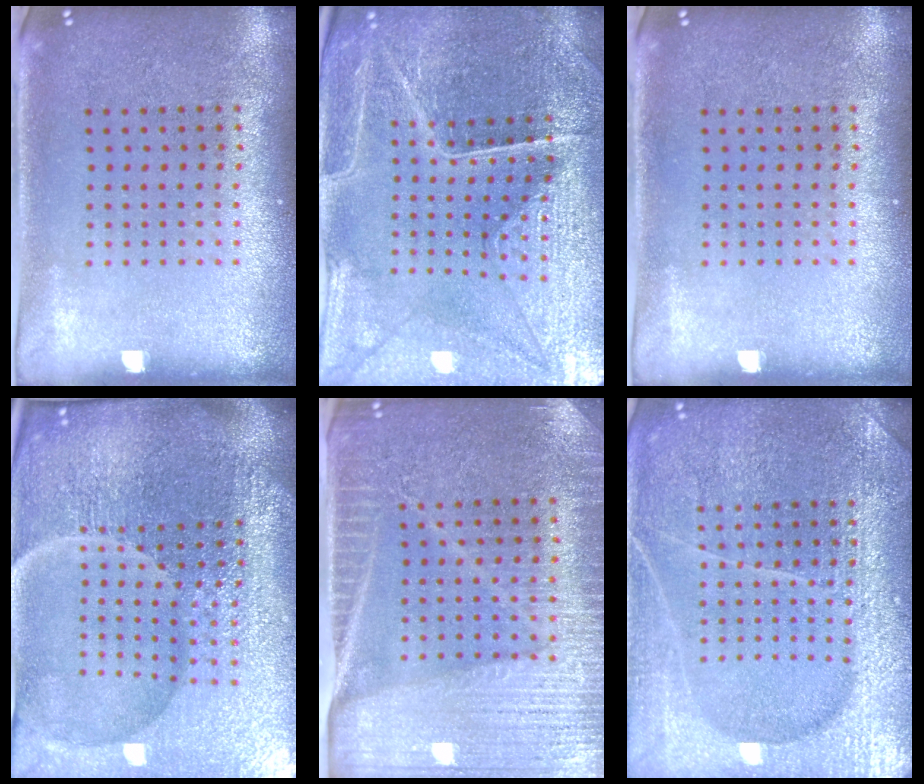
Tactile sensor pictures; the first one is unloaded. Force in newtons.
{"total": 3.8, "press": 3.8, "slide": 0.5}
{"total": 0.0}
{"total": 7.4, "press": 6.4, "slide": 3.6}
{"total": 4.0, "press": 3.7, "slide": 1.5}
{"total": 6.6, "press": 6.5, "slide": 0.9}